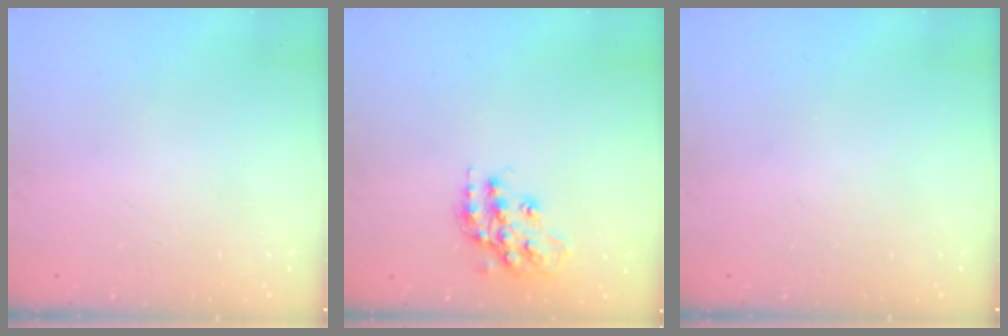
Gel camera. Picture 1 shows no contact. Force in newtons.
{"total": 15.0, "press": 15.0, "slide": 1.2}
{"total": 0.0}